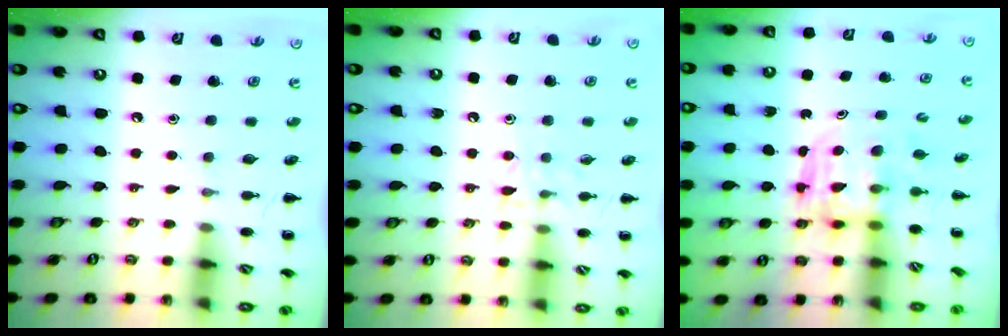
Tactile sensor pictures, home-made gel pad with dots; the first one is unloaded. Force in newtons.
{"total": 6.5, "press": 6.4, "slide": 1.2}
{"total": 3.6, "press": 3.6, "slide": 0.3}